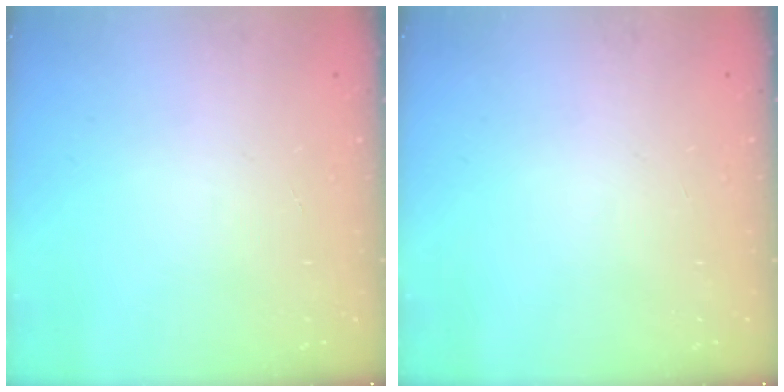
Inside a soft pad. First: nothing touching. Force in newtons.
{"total": 0.0}